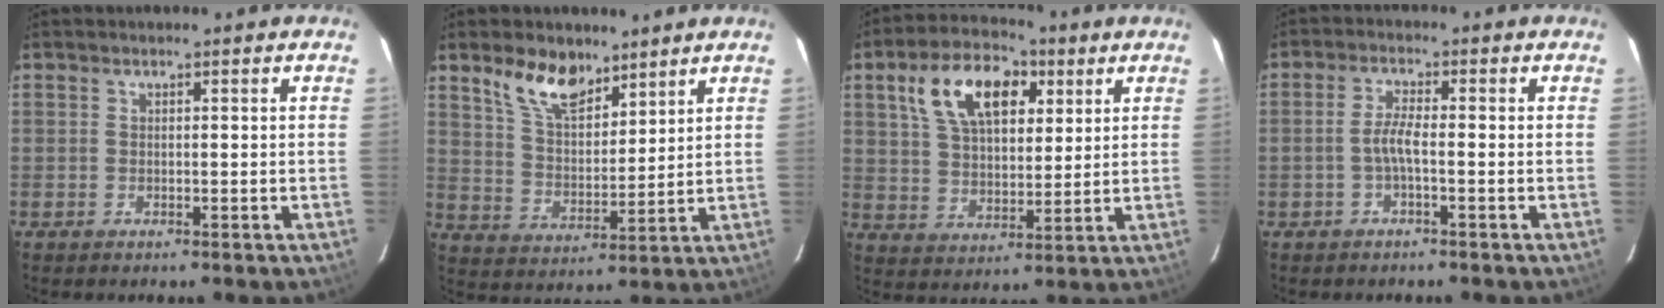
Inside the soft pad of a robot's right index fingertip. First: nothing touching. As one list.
[{"total": 10.1, "force": [7.2, 4.6, 5.3], "torque": [-0.095, 0.008, 0.140]}, {"total": 14.9, "force": [6.6, 8.0, 10.7], "torque": [-0.197, 0.029, 0.117]}, {"total": 3.0, "force": [-1.1, 0.3, 2.8], "torque": [-0.061, 0.005, -0.023]}]